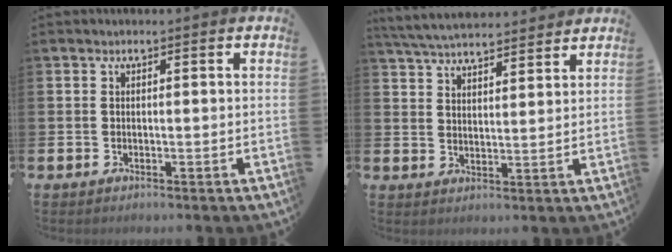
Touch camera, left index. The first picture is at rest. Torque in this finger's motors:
{"motor_torque": [1.11, -1.03, 0.75, 0.21]}